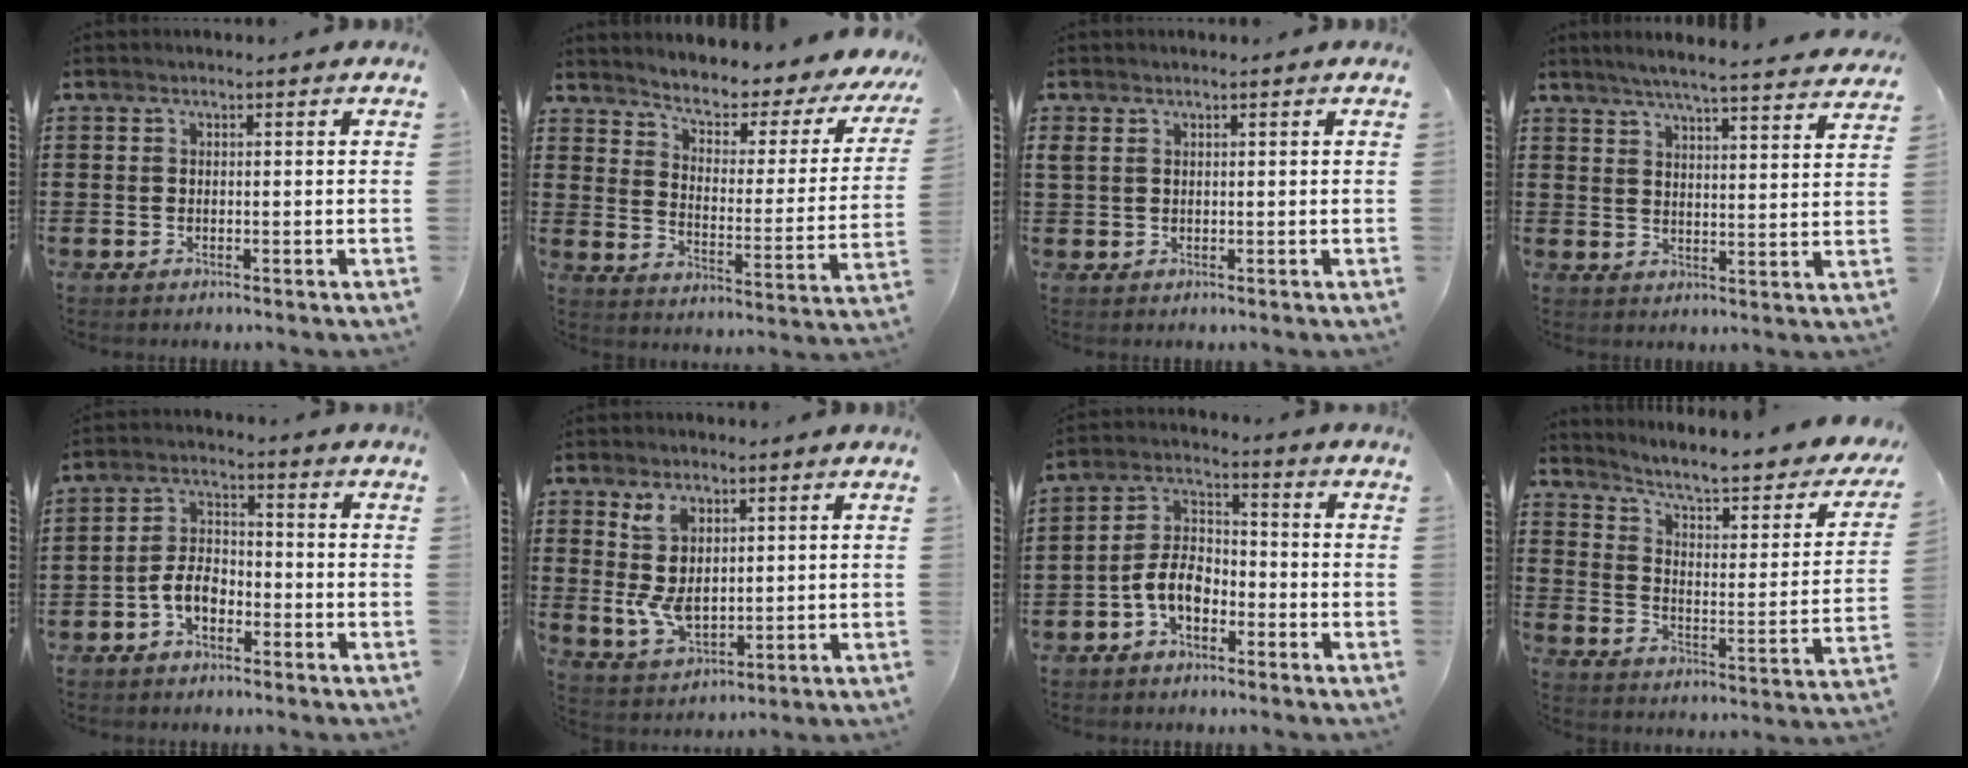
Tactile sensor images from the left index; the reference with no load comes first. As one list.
[{"total": 3.9, "force": [3.2, 1.0, 2.0], "torque": [-0.050, -0.031, 0.041]}, {"total": 1.2, "force": [0.6, 0.8, 0.6], "torque": [-0.016, 0.004, 0.012]}, {"total": 4.9, "force": [4.5, -0.7, 1.8], "torque": [-0.050, -0.029, 0.076]}, {"total": 4.6, "force": [-2.5, 2.6, 2.9], "torque": [-0.071, 0.004, -0.053]}, {"total": 7.6, "force": [1.9, 4.7, 5.6], "torque": [-0.143, 0.001, 0.032]}, {"total": 6.1, "force": [-3.2, 3.5, 4.0], "torque": [-0.096, 0.008, -0.067]}, {"total": 5.3, "force": [4.2, 0.7, 3.2], "torque": [-0.074, -0.039, 0.060]}]